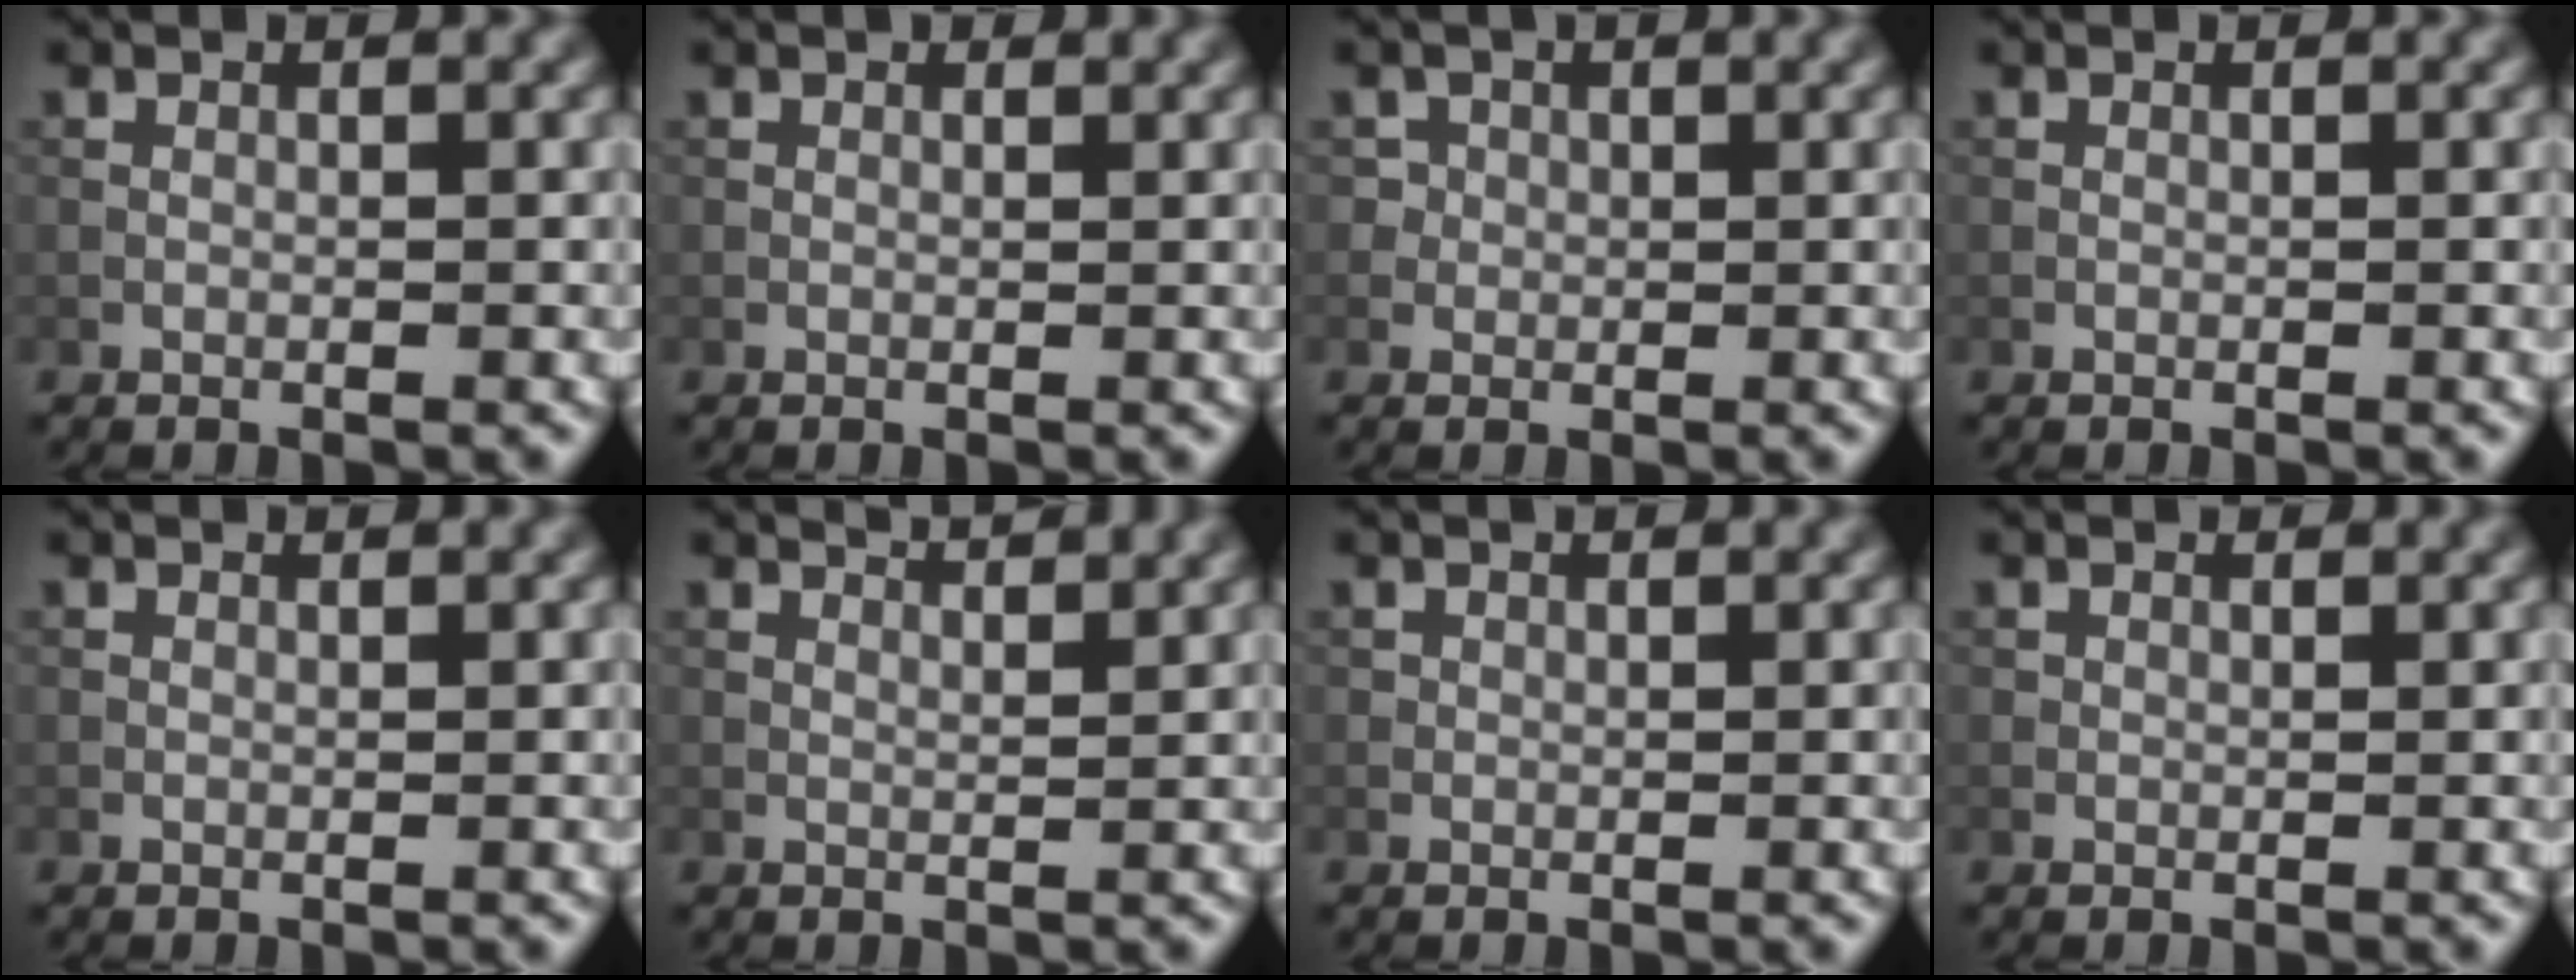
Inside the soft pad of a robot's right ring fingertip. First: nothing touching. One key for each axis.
{"total": 0.7, "fx": 0.6, "fy": 0.4, "fz": 0.2, "tx": -0.002, "ty": 0.001, "tz": 0.007}
{"total": 2.2, "fx": 0.8, "fy": 2.0, "fz": 0.5, "tx": -0.004, "ty": -0.006, "tz": 0.021}
{"total": 0.0}
{"total": 0.5, "fx": 0.5, "fy": 0.1, "fz": 0.1, "tx": -0.004, "ty": 0.001, "tz": 0.007}
{"total": 2.6, "fx": 2.3, "fy": 0.5, "fz": 1.1, "tx": -0.014, "ty": -0.004, "tz": 0.031}
{"total": 0.9, "fx": 0.6, "fy": 0.6, "fz": 0.2, "tx": -0.004, "ty": 0.001, "tz": 0.008}
{"total": 1.2, "fx": 0.9, "fy": 0.7, "fz": 0.3, "tx": -0.009, "ty": -0.001, "tz": 0.011}